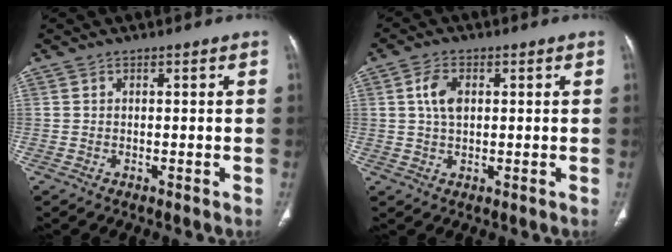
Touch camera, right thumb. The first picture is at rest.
{"total": 4.9, "force": [1.1, 3.0, 3.8], "torque": [-0.076, 0.001, 0.019]}